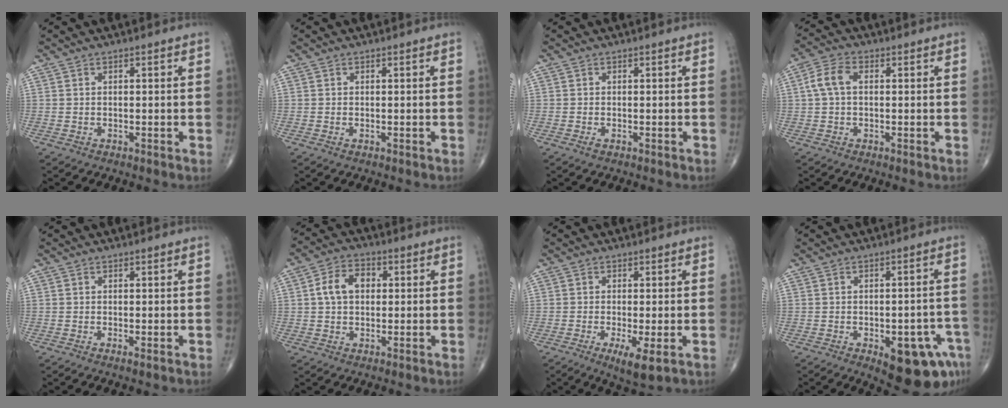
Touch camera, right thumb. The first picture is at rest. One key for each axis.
{"total": 0.0}
{"total": 0.7, "fx": -0.3, "fy": 0.3, "fz": 0.6, "tx": -0.013, "ty": -0.001, "tz": -0.007}
{"total": 5.2, "fx": 0.7, "fy": 3.2, "fz": 4.1, "tx": -0.088, "ty": 0.018, "tz": 0.007}
{"total": 0.6, "fx": -0.1, "fy": 0.0, "fz": 0.6, "tx": -0.012, "ty": -0.003, "tz": -0.004}
{"total": 7.1, "fx": 1.0, "fy": 5.0, "fz": 4.9, "tx": -0.076, "ty": 0.017, "tz": 0.012}
{"total": 5.4, "fx": -1.8, "fy": 1.2, "fz": 5.0, "tx": -0.088, "ty": -0.016, "tz": -0.030}
{"total": 12.5, "fx": -5.7, "fy": 5.2, "fz": 9.8, "tx": -0.097, "ty": 0.024, "tz": -0.062}